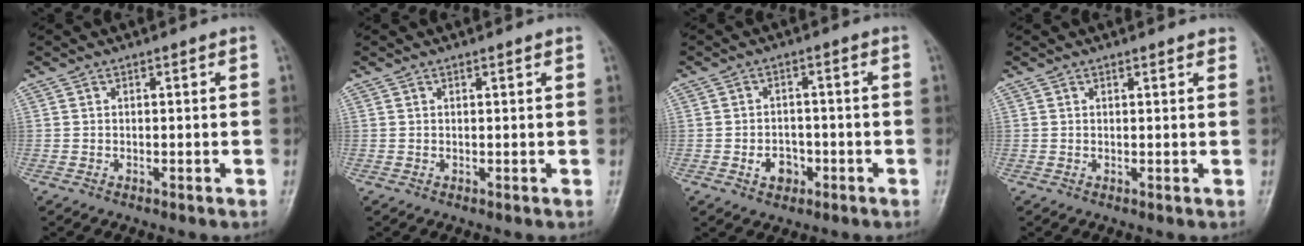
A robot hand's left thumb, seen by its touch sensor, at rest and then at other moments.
{"total": 0.7, "force": [0.5, 0.0, 0.4], "torque": [-0.008, 0.000, 0.008]}
{"total": 4.2, "force": [-1.7, 3.3, 2.1], "torque": [-0.015, 0.015, -0.024]}
{"total": 1.7, "force": [1.4, 0.4, 0.9], "torque": [-0.005, -0.001, 0.015]}